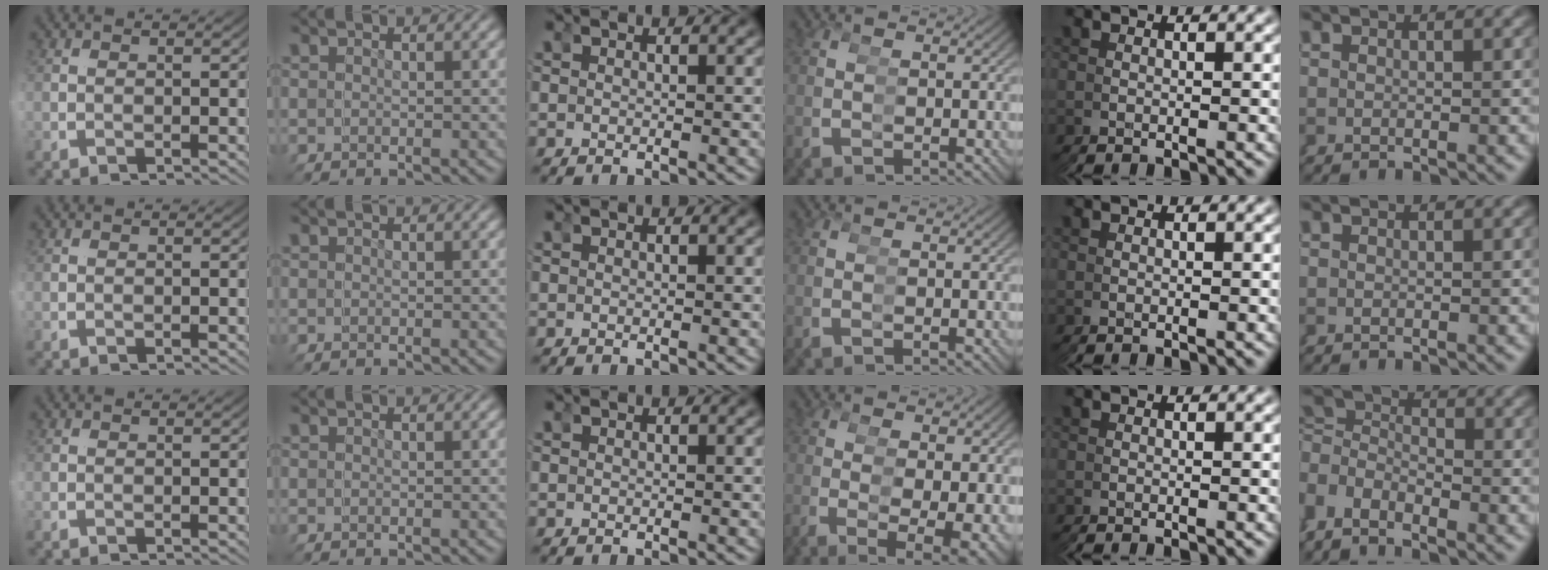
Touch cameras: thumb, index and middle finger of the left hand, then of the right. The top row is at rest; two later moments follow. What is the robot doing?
{"motion": "grasp_and_lifting", "object": "hoodie"}